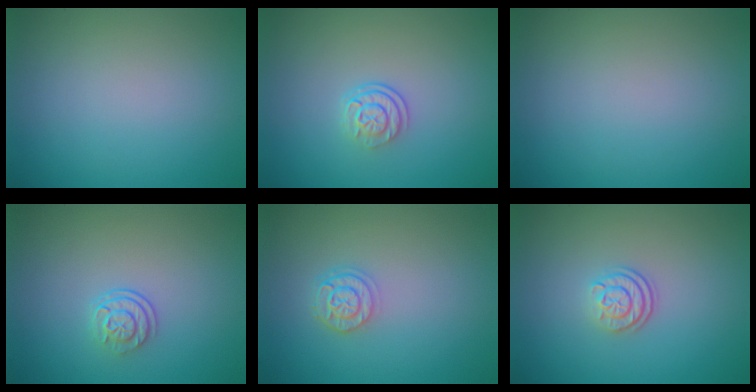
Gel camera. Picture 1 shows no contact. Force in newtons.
{"total": 2.5, "press": 1.8, "slide": 1.7}
{"total": 0.0}
{"total": 2.3, "press": 1.7, "slide": 1.5}
{"total": 2.4, "press": 2.0, "slide": 1.3}
{"total": 2.5, "press": 1.8, "slide": 1.6}